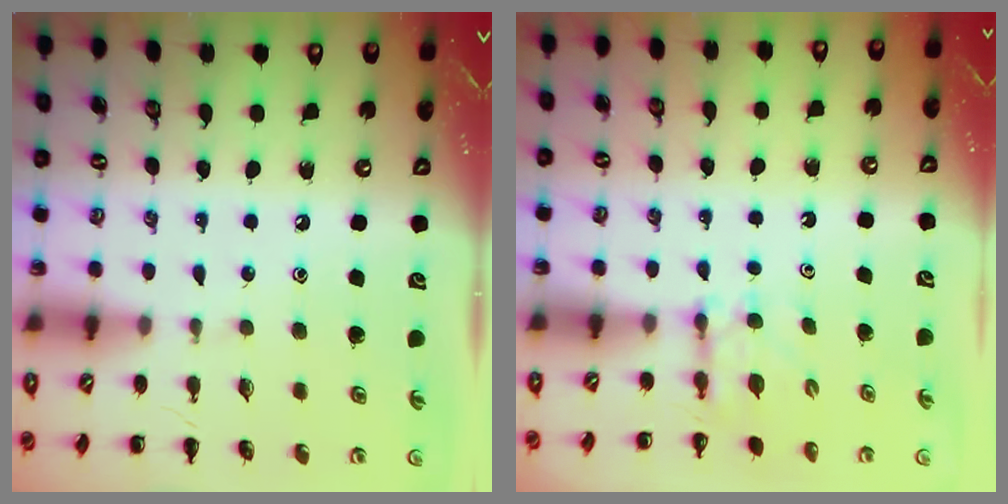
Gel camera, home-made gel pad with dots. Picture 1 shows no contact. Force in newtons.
{"total": 3.5, "press": 3.3, "slide": 1.2}